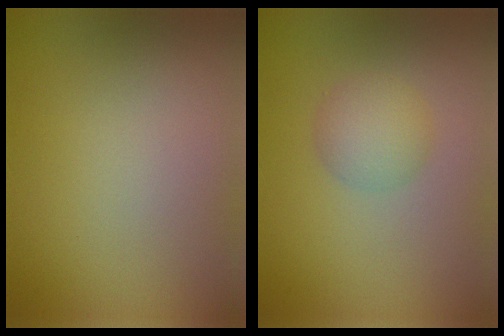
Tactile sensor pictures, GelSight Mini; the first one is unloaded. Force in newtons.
{"total": 2.5, "press": 2.4, "slide": 0.2}